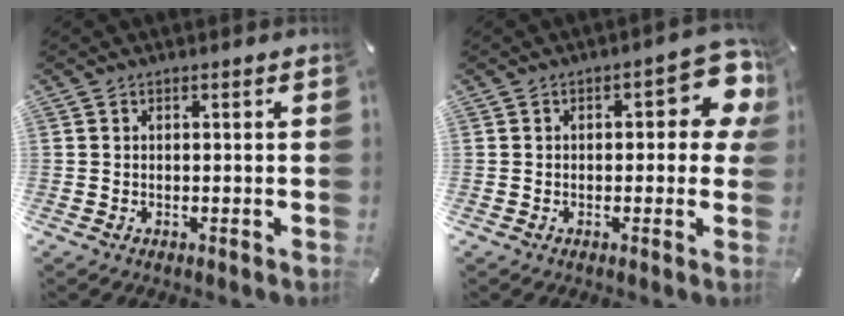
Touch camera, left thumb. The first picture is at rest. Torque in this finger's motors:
{"motor_torque": [0.36, -0.11, 0.34, 0.06, -0.01]}